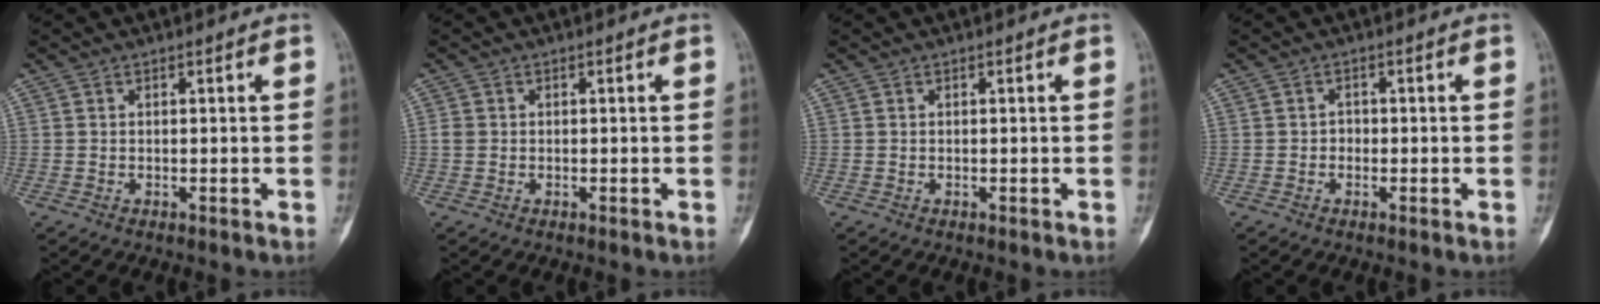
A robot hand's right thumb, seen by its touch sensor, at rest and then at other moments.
{"total": 1.2, "force": [0.0, 1.0, 0.5], "torque": [-0.007, 0.003, -0.001]}
{"total": 0.0}
{"total": 1.1, "force": [-0.4, 0.9, 0.4], "torque": [0.005, 0.006, -0.011]}